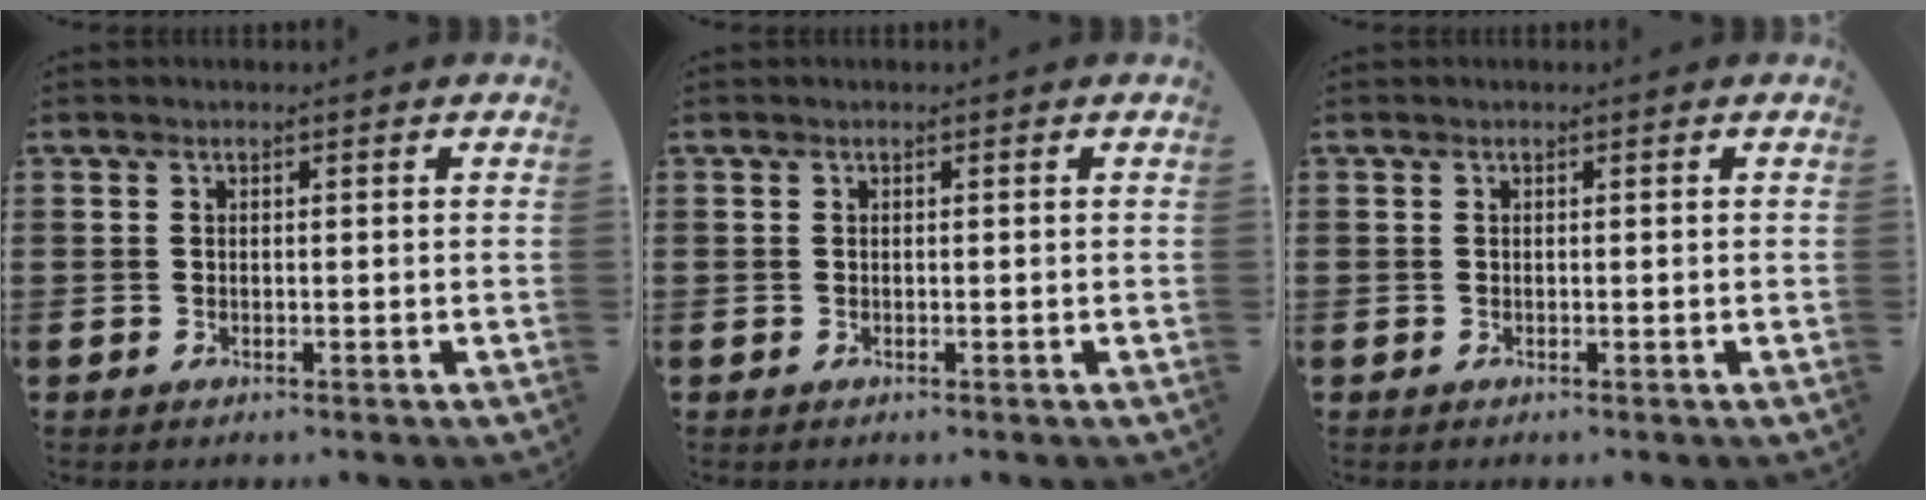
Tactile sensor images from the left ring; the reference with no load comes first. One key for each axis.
{"total": 0.0}
{"total": 0.0}